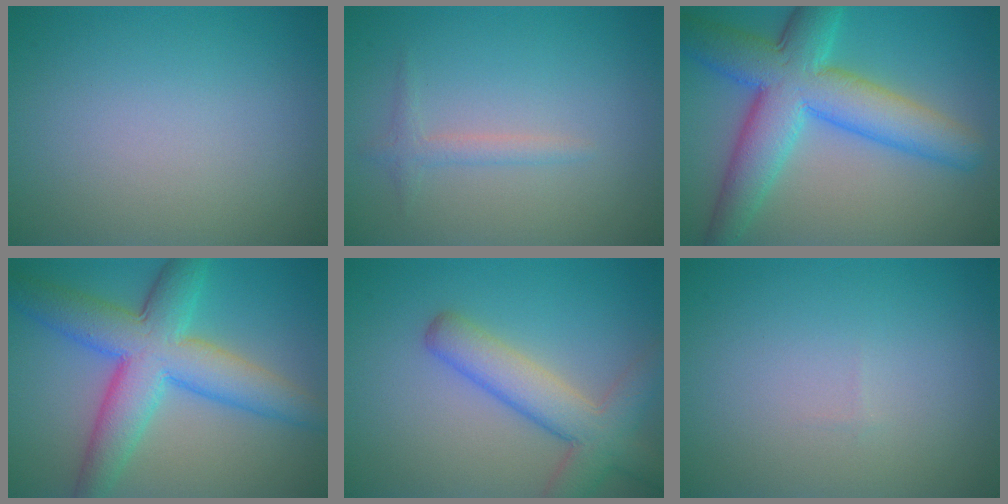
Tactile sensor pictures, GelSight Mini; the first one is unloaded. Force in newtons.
{"total": 1.3, "press": 1.3, "slide": 0.0}
{"total": 9.5, "press": 9.5, "slide": 0.1}
{"total": 8.7, "press": 8.7, "slide": 0.1}
{"total": 5.6, "press": 5.6, "slide": 0.3}
{"total": 0.0}